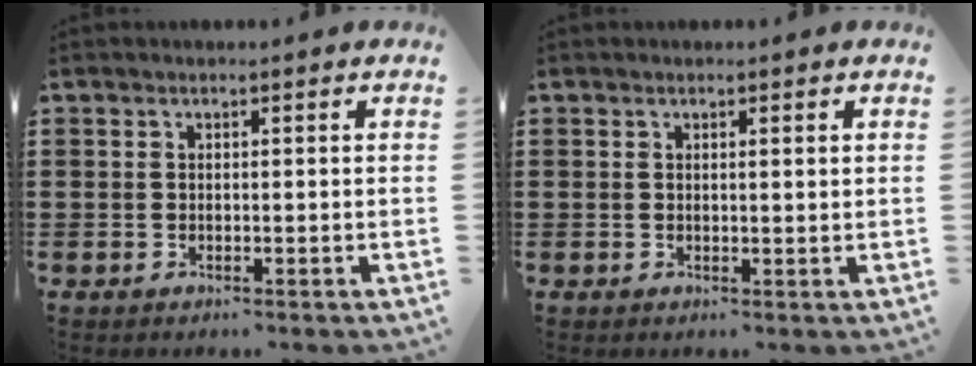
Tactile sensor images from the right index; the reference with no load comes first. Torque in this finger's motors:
{"motor_torque": [-0.36, 0.13, -0.01, -0.01]}